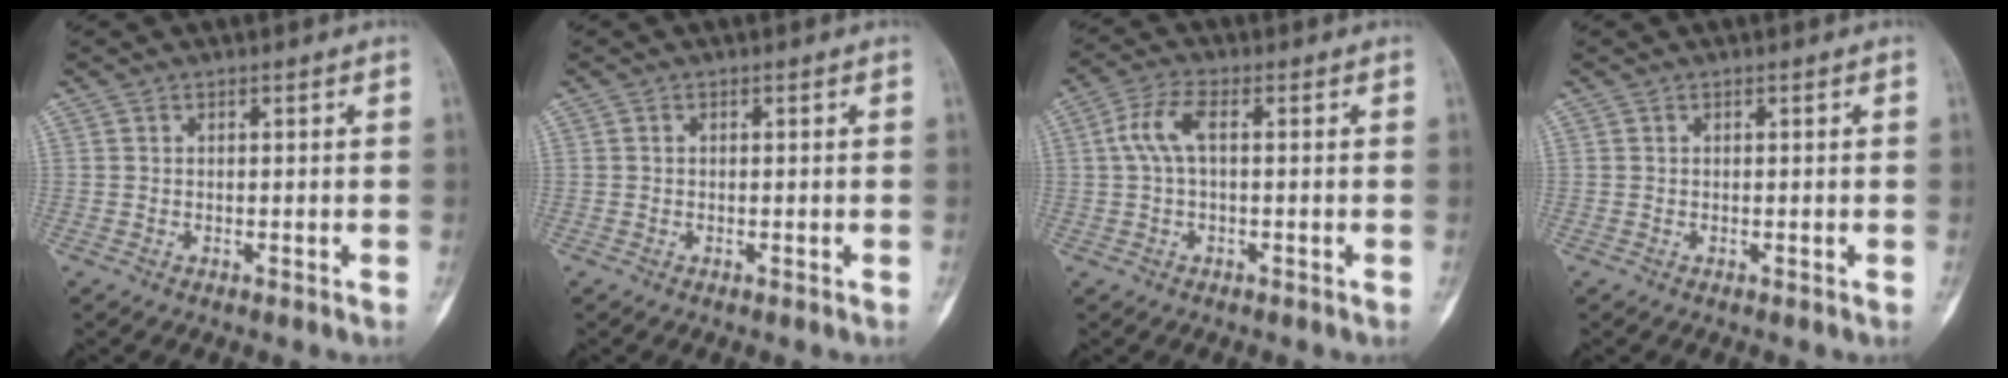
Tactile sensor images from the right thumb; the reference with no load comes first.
{"total": 0.0}
{"total": 5.7, "force": [0.7, 2.3, 5.1], "torque": [-0.122, 0.018, 0.009]}
{"total": 0.0}